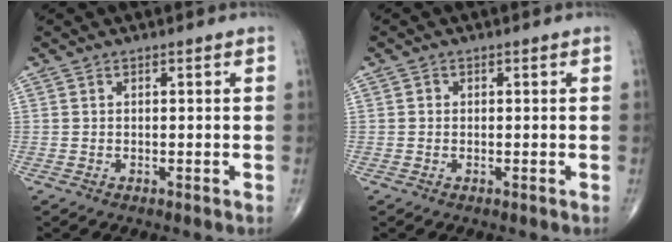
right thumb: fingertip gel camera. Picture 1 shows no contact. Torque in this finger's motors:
{"motor_torque": [0.18, 0.52, 0.15, 0.05, -0.03]}